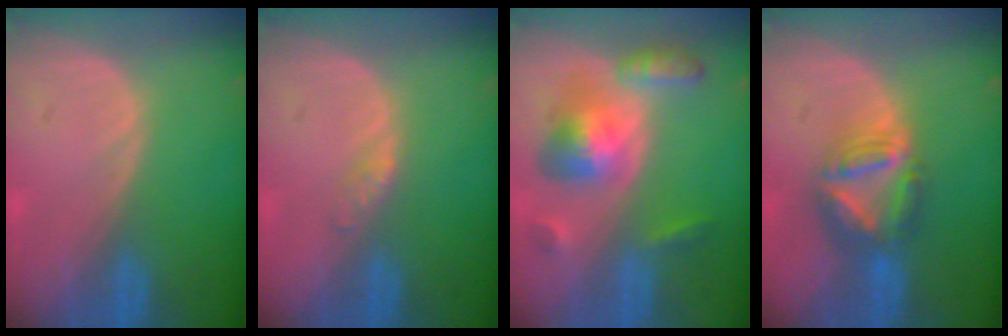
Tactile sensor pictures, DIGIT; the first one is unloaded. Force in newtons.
{"total": 1.4, "press": 1.4, "slide": 0.1}
{"total": 8.1, "press": 8.1, "slide": 0.6}
{"total": 7.7, "press": 6.6, "slide": 4.0}